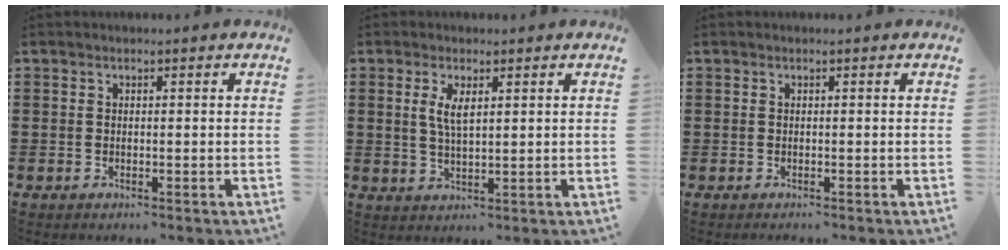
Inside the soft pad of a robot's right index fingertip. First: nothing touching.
{"total": 3.5, "force": [1.1, 1.1, 3.1], "torque": [-0.066, 0.003, 0.018]}
{"total": 0.0}